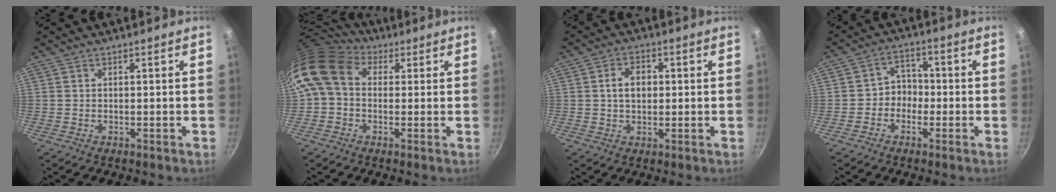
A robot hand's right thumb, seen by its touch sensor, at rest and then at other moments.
{"total": 12.1, "force": [2.4, 9.2, 7.4], "torque": [-0.134, 0.020, 0.021]}
{"total": 5.3, "force": [0.5, 3.8, 3.6], "torque": [-0.040, 0.009, 0.004]}
{"total": 4.8, "force": [-1.6, 4.1, 1.9], "torque": [0.013, 0.026, -0.034]}